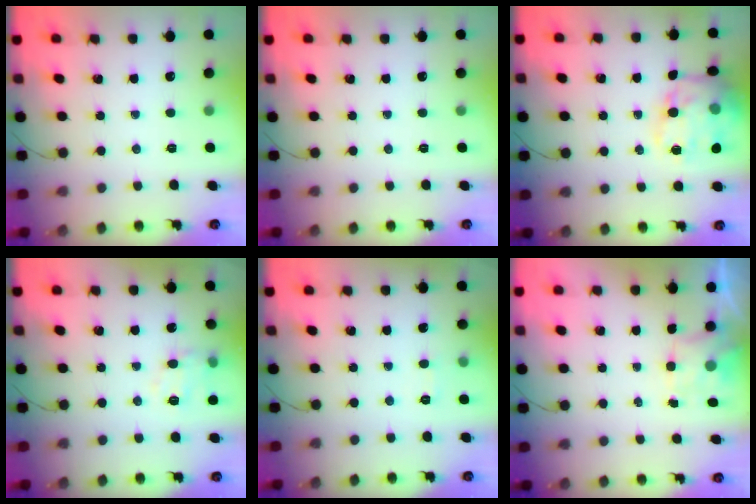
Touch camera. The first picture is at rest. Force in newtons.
{"total": 0.0}
{"total": 16.6, "press": 16.5, "slide": 1.6}
{"total": 7.3, "press": 7.3, "slide": 1.0}
{"total": 4.3, "press": 4.1, "slide": 1.2}
{"total": 1.5, "press": 1.3, "slide": 0.8}